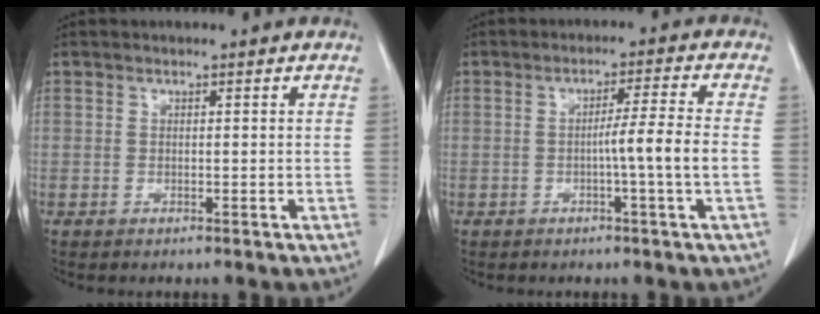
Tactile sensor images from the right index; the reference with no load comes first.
{"total": 5.8, "force": [-1.3, -1.4, 5.5], "torque": [-0.084, 0.001, -0.022]}